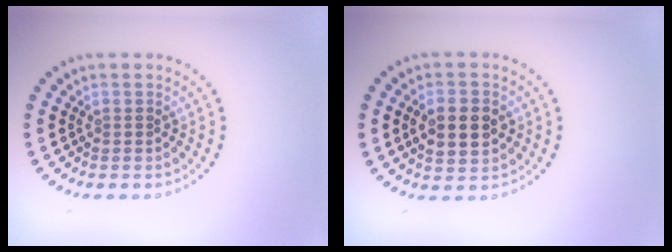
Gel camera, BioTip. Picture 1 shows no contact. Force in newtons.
{"total": 4.0, "press": 4.0, "slide": 0.4}